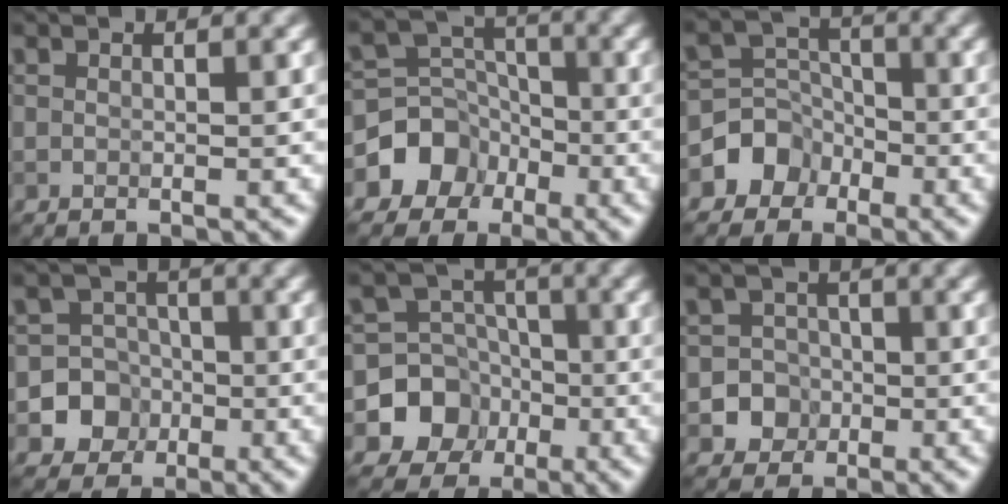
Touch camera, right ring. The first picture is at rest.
{"total": 5.3, "force": [-2.7, 4.4, 1.1], "torque": [0.004, 0.020, -0.068]}
{"total": 3.8, "force": [-2.1, 3.2, 0.5], "torque": [0.019, 0.017, -0.054]}
{"total": 7.1, "force": [-2.4, 6.6, 0.9], "torque": [0.002, -0.001, -0.066]}
{"total": 6.5, "force": [-2.5, 5.8, 1.4], "torque": [-0.004, 0.005, -0.071]}
{"total": 5.1, "force": [-1.8, 4.8, 0.5], "torque": [0.018, 0.003, -0.046]}